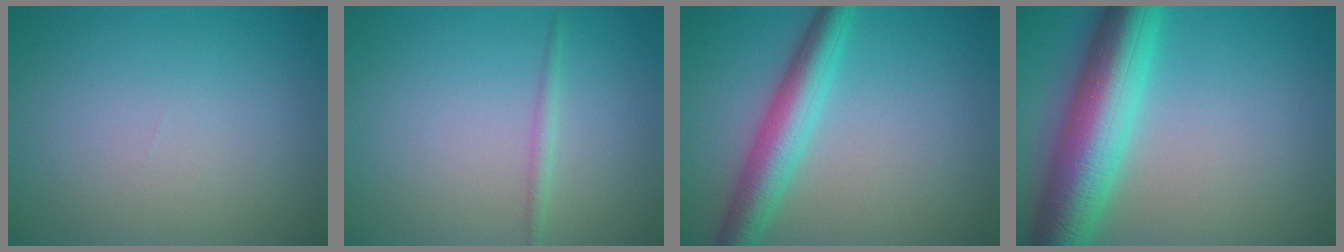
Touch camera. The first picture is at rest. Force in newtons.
{"total": 1.0, "press": 1.0, "slide": 0.1}
{"total": 5.0, "press": 5.0, "slide": 0.1}
{"total": 9.9, "press": 9.9, "slide": 0.0}